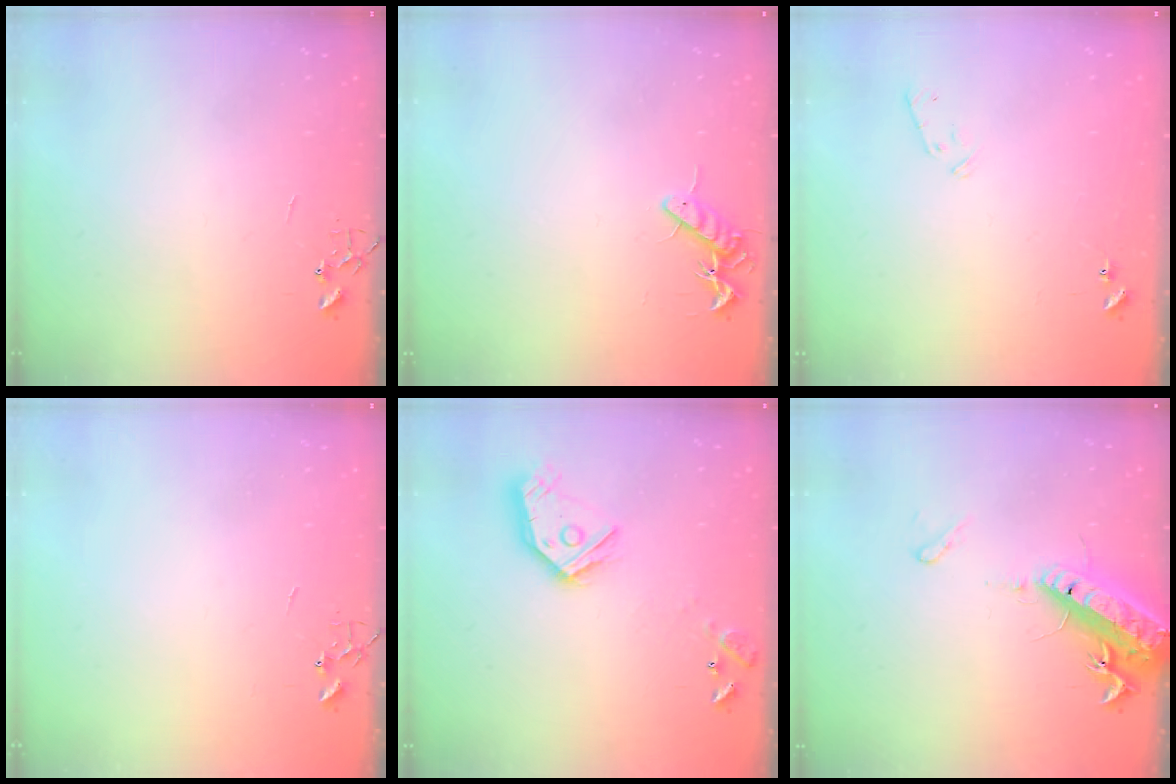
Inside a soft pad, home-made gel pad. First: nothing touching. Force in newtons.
{"total": 8.1, "press": 8.1, "slide": 0.8}
{"total": 6.7, "press": 6.7, "slide": 1.0}
{"total": 0.0}
{"total": 14.1, "press": 14.1, "slide": 1.1}
{"total": 16.9, "press": 16.5, "slide": 3.9}